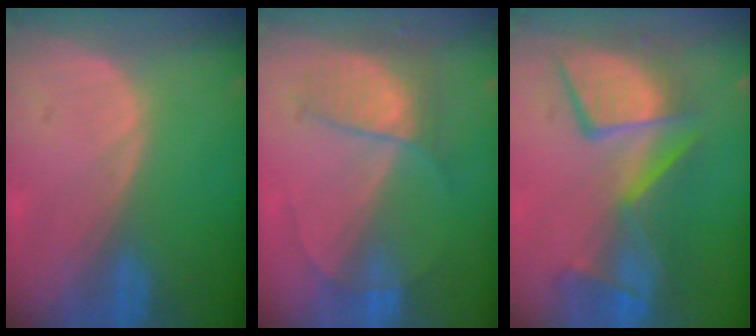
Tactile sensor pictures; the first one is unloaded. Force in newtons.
{"total": 7.0, "press": 6.0, "slide": 3.6}
{"total": 10.8, "press": 10.2, "slide": 3.5}